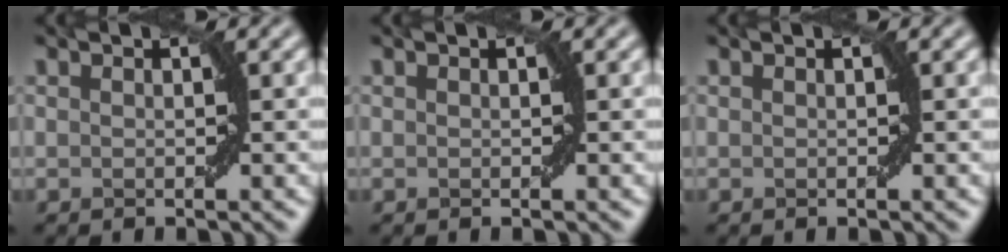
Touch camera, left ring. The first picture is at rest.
{"total": 0.0}
{"total": 0.0}